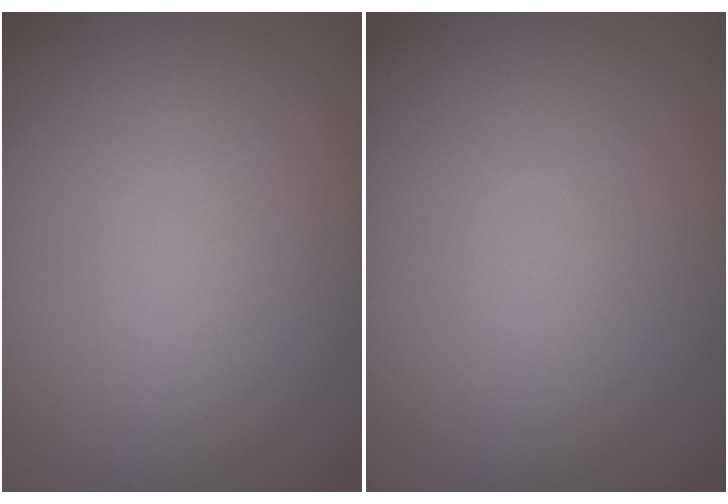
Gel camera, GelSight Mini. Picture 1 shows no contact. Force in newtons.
{"total": 0.0}